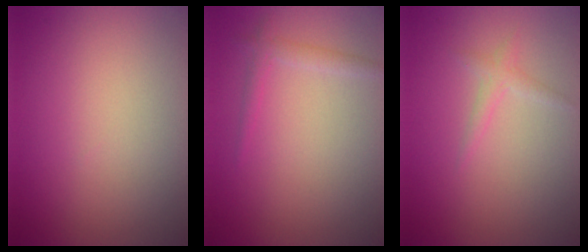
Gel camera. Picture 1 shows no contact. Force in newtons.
{"total": 1.2, "press": 1.2, "slide": 0.0}
{"total": 1.0, "press": 1.0, "slide": 0.1}